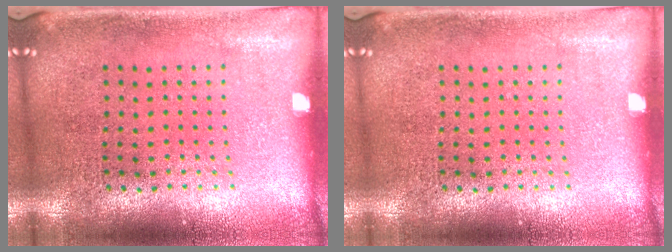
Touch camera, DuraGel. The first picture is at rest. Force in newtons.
{"total": 0.0}